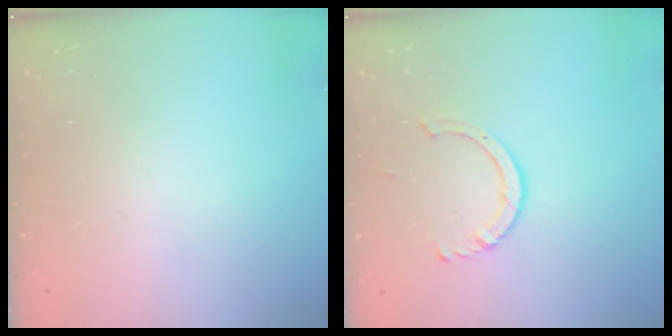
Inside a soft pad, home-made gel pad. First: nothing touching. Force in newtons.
{"total": 4.0, "press": 3.9, "slide": 0.5}